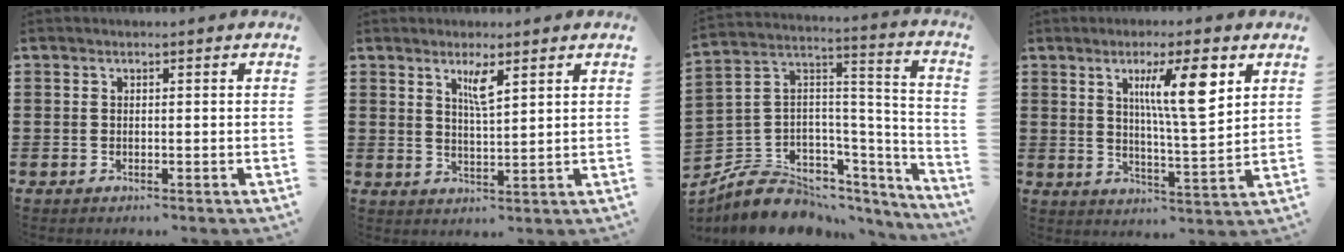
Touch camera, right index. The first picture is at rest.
{"total": 3.6, "force": [2.1, 0.5, 2.8], "torque": [-0.054, 0.000, 0.033]}
{"total": 8.3, "force": [-6.1, 5.3, 2.2], "torque": [-0.061, 0.003, -0.111]}
{"total": 10.2, "force": [4.4, 1.6, 9.0], "torque": [-0.160, -0.003, 0.067]}